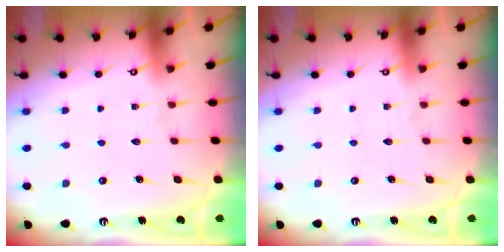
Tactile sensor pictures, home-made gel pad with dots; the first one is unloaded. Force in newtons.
{"total": 0.0}